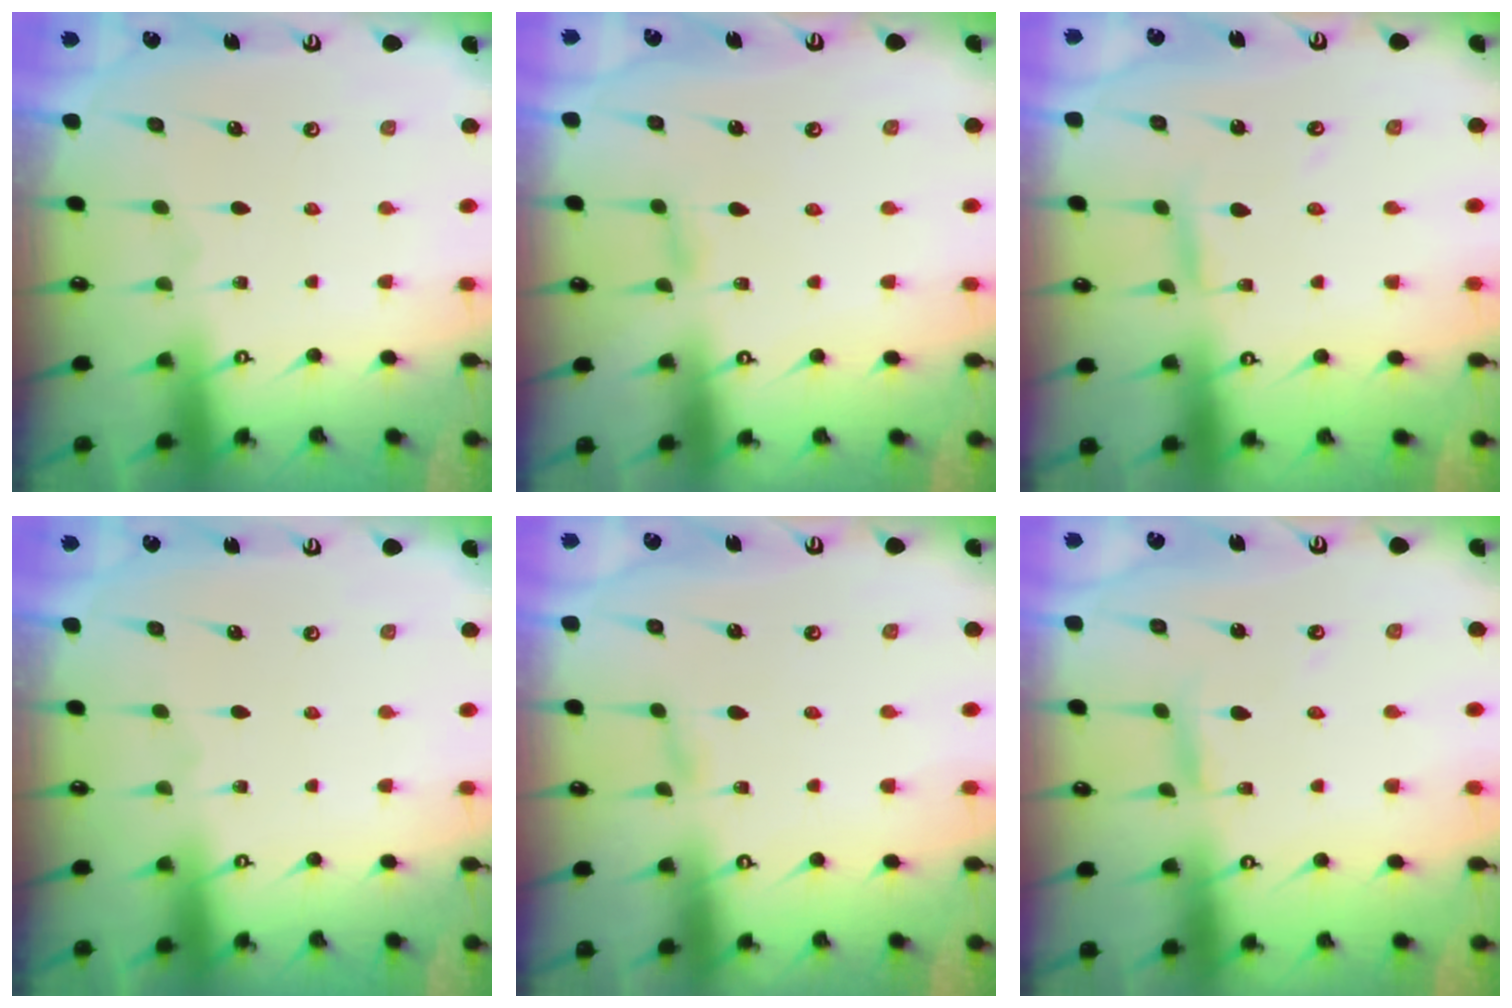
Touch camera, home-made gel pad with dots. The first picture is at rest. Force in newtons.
{"total": 4.7, "press": 4.7, "slide": 0.5}
{"total": 3.1, "press": 3.1, "slide": 0.3}
{"total": 0.0}
{"total": 0.9, "press": 0.9, "slide": 0.1}
{"total": 2.9, "press": 2.9, "slide": 0.2}